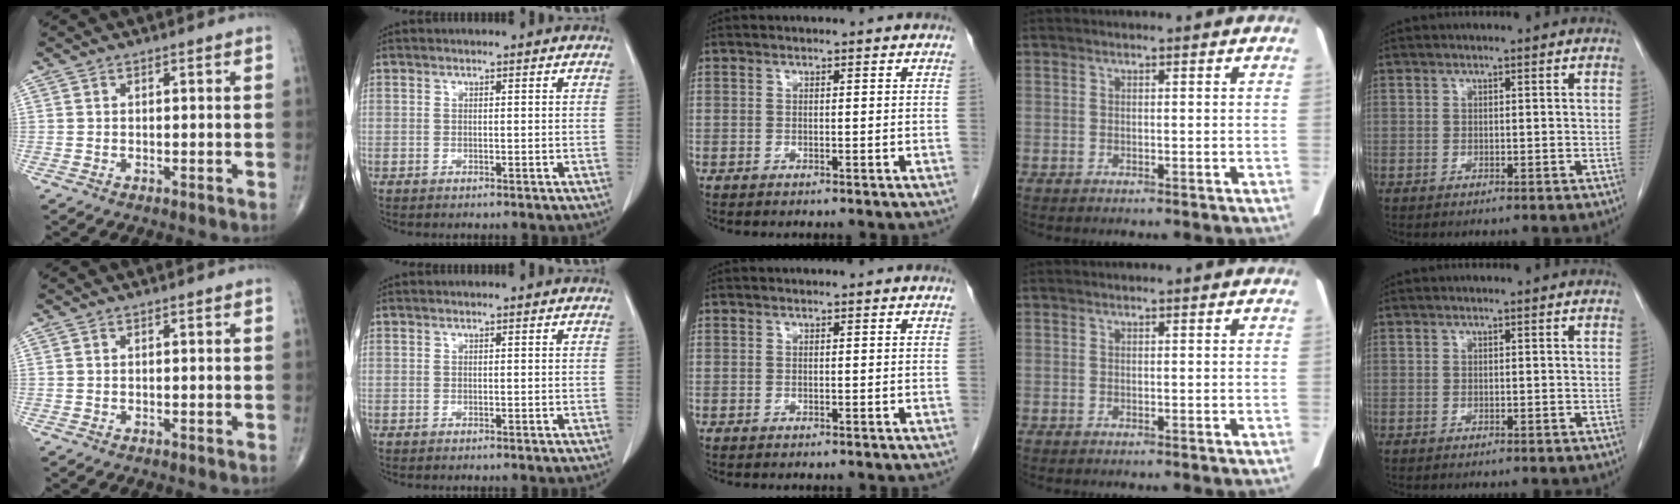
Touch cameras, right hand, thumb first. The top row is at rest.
{}